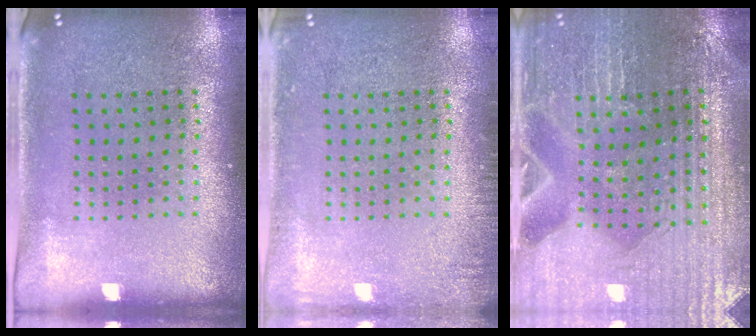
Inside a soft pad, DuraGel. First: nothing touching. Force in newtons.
{"total": 1.3, "press": 1.2, "slide": 0.2}
{"total": 2.2, "press": 2.1, "slide": 0.2}